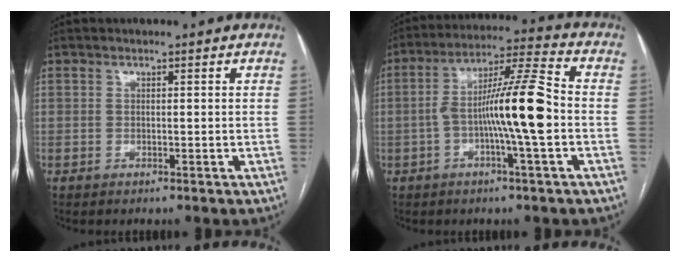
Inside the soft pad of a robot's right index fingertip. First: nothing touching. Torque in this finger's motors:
{"motor_torque": [0.65, 0.15, 0.42, 0.21]}